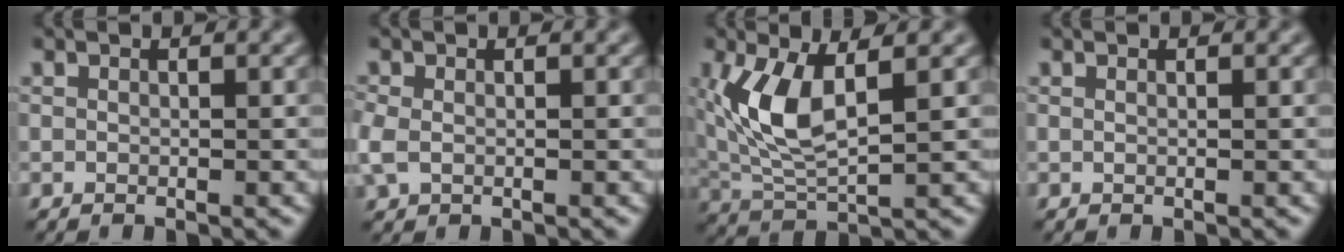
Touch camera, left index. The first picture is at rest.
{"total": 2.2, "force": [-0.3, 1.6, 1.5], "torque": [-0.044, 0.003, -0.008]}
{"total": 6.8, "force": [1.3, 3.0, 5.9], "torque": [-0.137, -0.008, 0.030]}
{"total": 0.0}